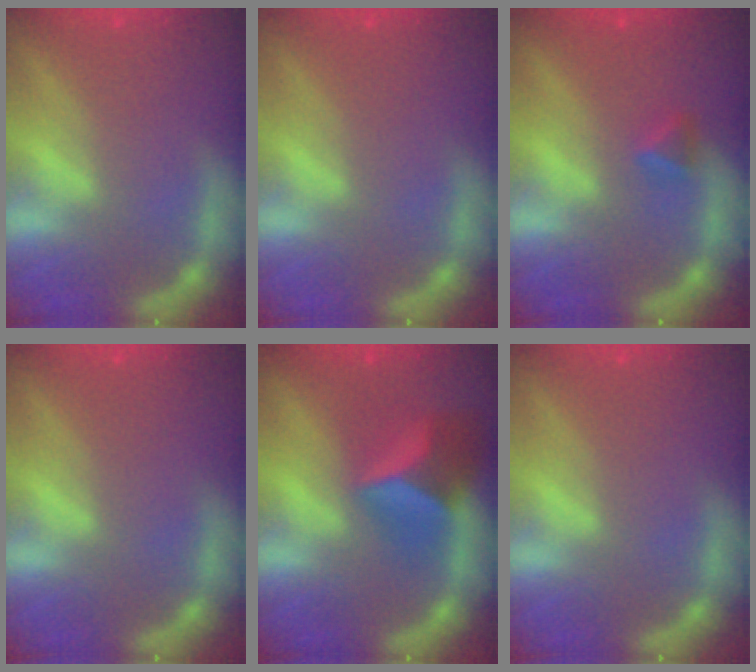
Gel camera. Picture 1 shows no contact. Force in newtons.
{"total": 0.0}
{"total": 1.4}
{"total": 0.0}
{"total": 6.0}
{"total": 0.0}